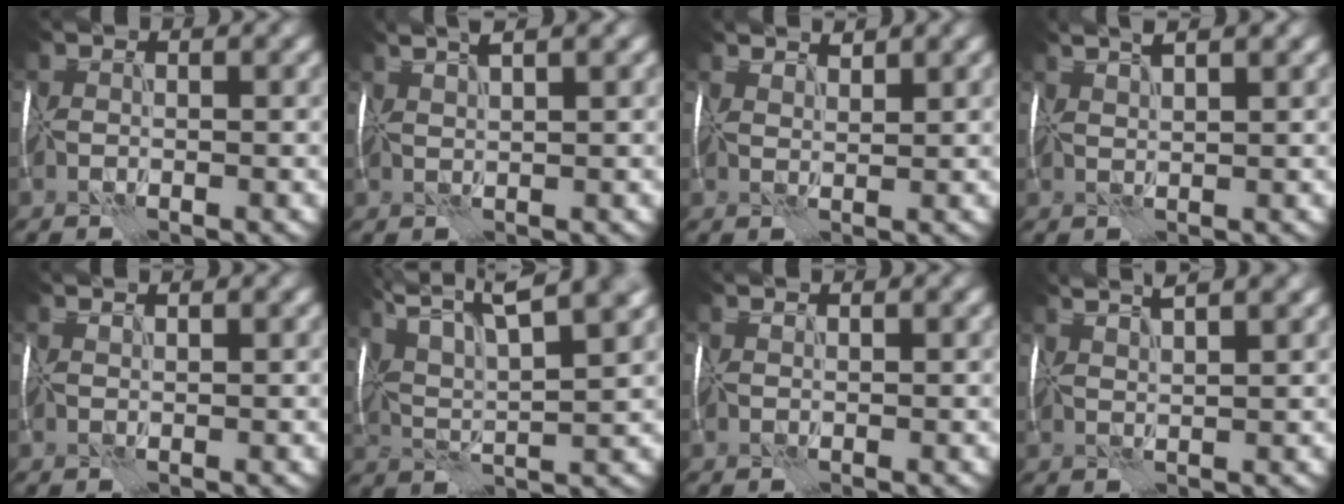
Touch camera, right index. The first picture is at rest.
{"total": 3.1, "force": [2.4, 0.3, 2.0], "torque": [-0.031, 0.019, 0.037]}
{"total": 2.4, "force": [2.3, 0.3, 0.5], "torque": [-0.012, 0.008, 0.043]}
{"total": 3.0, "force": [2.5, 0.2, 1.7], "torque": [-0.028, 0.019, 0.037]}
{"total": 1.0, "force": [0.9, 0.1, 0.3], "torque": [-0.008, 0.004, 0.019]}
{"total": 11.9, "force": [8.2, 3.1, 8.1], "torque": [-0.137, 0.042, 0.109]}
{"total": 0.7, "force": [0.6, 0.2, 0.2], "torque": [-0.003, 0.001, 0.013]}
{"total": 4.8, "force": [3.7, 1.0, 2.8], "torque": [-0.029, 0.030, 0.040]}